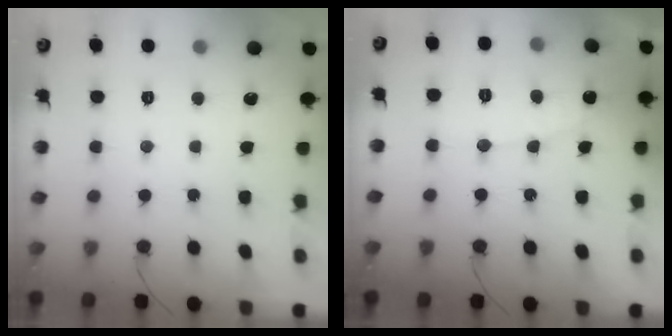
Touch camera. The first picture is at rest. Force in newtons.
{"total": 6.9, "press": 6.9, "slide": 0.6}